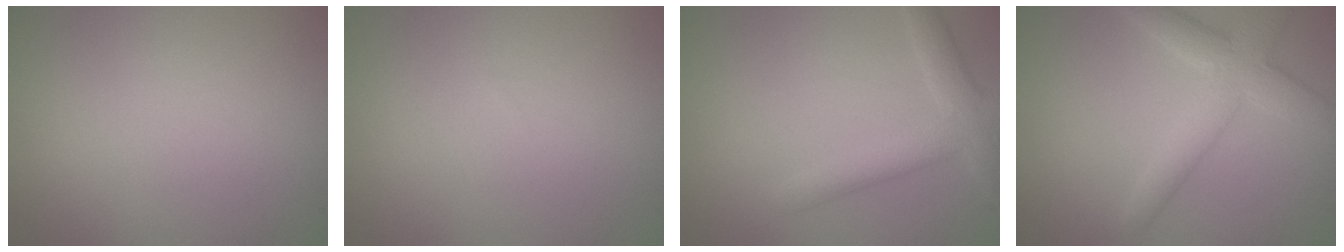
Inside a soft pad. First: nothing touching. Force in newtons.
{"total": 0.0}
{"total": 3.8, "press": 3.8, "slide": 0.2}
{"total": 4.6, "press": 4.6, "slide": 0.4}